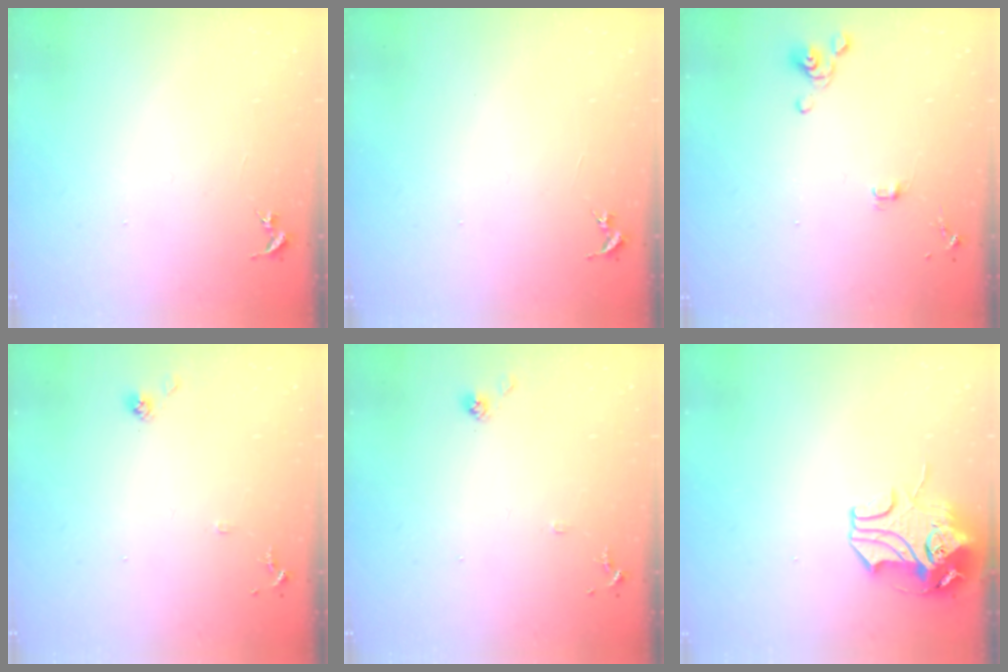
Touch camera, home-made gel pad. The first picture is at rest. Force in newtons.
{"total": 0.0}
{"total": 4.7, "press": 4.2, "slide": 2.2}
{"total": 7.8, "press": 7.7, "slide": 0.6}
{"total": 7.8, "press": 7.7, "slide": 0.6}
{"total": 10.3, "press": 10.2, "slide": 1.7}